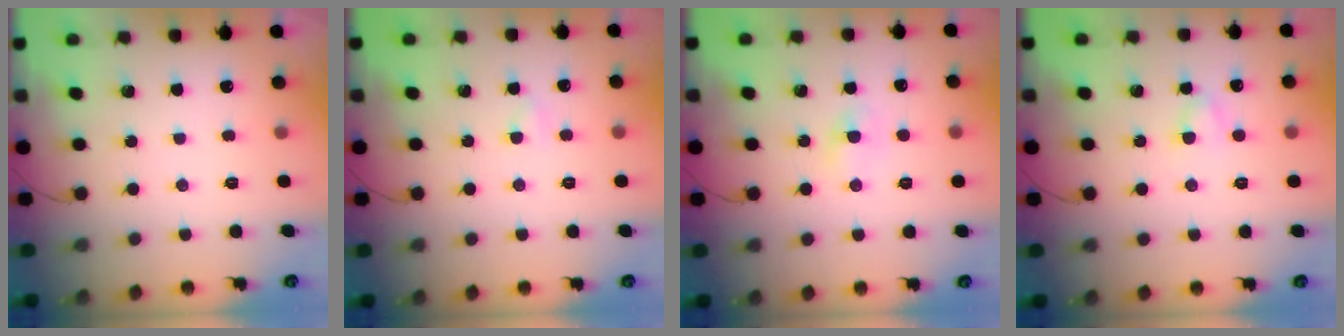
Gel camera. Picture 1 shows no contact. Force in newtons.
{"total": 2.4, "press": 2.3, "slide": 0.8}
{"total": 1.2, "press": 1.0, "slide": 0.7}
{"total": 2.6, "press": 2.5, "slide": 0.8}